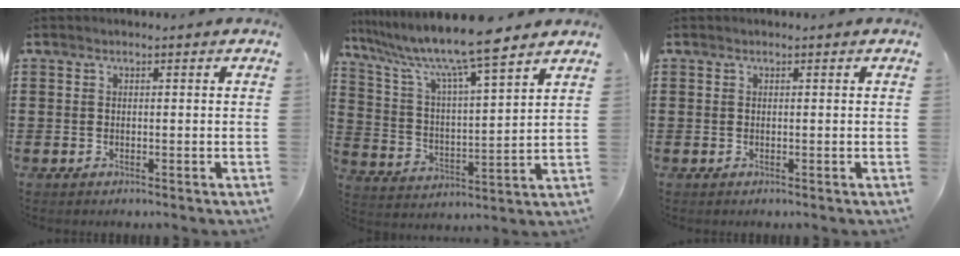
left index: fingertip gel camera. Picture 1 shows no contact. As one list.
[{"total": 10.2, "force": [8.8, 0.0, 5.2], "torque": [-0.136, -0.052, 0.143]}, {"total": 0.0}]